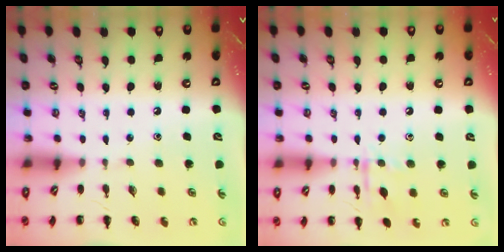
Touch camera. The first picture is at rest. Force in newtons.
{"total": 8.4, "press": 8.4, "slide": 0.7}